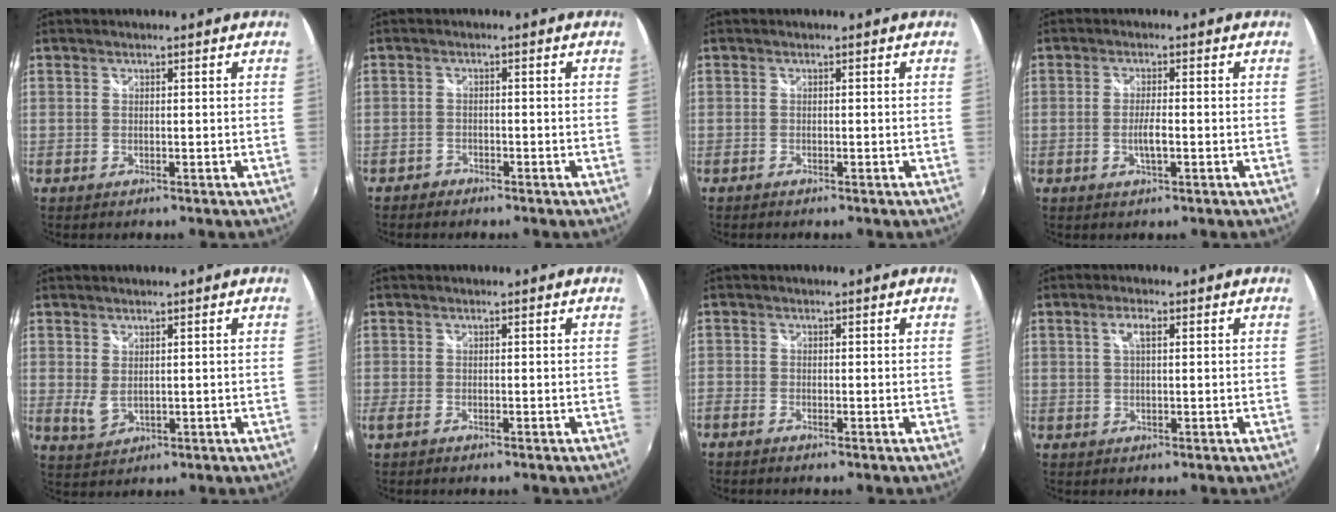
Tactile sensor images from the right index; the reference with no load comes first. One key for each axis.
{"total": 2.0, "fx": -1.7, "fy": 1.1, "fz": 0.1, "tx": -0.012, "ty": 0.000, "tz": -0.033}
{"total": 0.7, "fx": -0.6, "fy": 0.2, "fz": 0.3, "tx": -0.006, "ty": -0.004, "tz": -0.012}
{"total": 2.8, "fx": -0.7, "fy": 0.4, "fz": 2.7, "tx": -0.053, "ty": -0.001, "tz": -0.012}
{"total": 2.8, "fx": 0.7, "fy": 1.6, "fz": 2.2, "tx": -0.039, "ty": -0.005, "tz": 0.017}
{"total": 1.7, "fx": -1.2, "fy": 0.6, "fz": 1.1, "tx": -0.025, "ty": -0.007, "tz": -0.024}
{"total": 1.3, "fx": -1.1, "fy": 0.4, "fz": 0.4, "tx": -0.015, "ty": -0.004, "tz": -0.026}
{"total": 2.5, "fx": 0.7, "fy": 0.8, "fz": 2.2, "tx": -0.043, "ty": 0.005, "tz": 0.012}